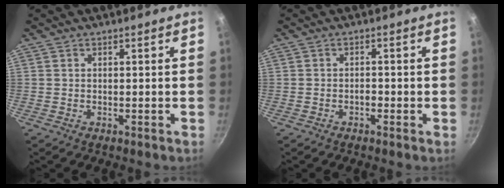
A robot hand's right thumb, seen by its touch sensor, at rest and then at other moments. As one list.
[{"total": 1.1, "force": [-0.6, 0.5, 0.7], "torque": [-0.012, 0.005, -0.014]}]